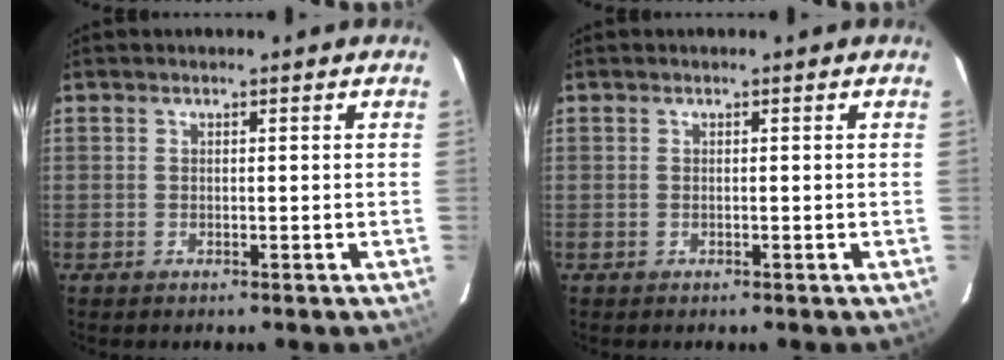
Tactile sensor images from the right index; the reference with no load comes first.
{"total": 0.0}